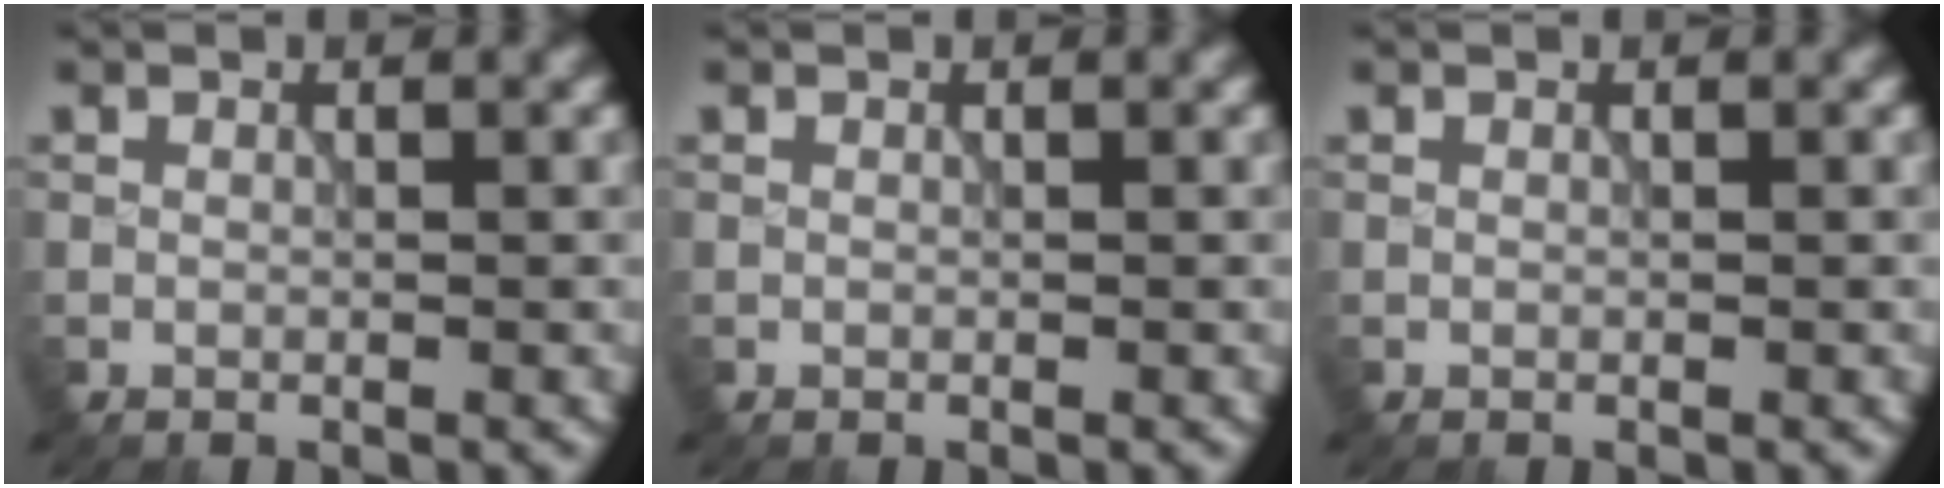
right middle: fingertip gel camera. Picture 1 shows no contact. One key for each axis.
{"total": 0.0}
{"total": 0.0}